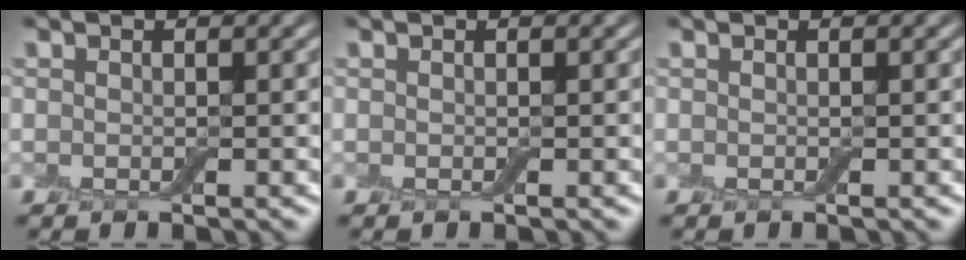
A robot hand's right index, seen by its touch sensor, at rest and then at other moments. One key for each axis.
{"total": 0.0}
{"total": 0.0}